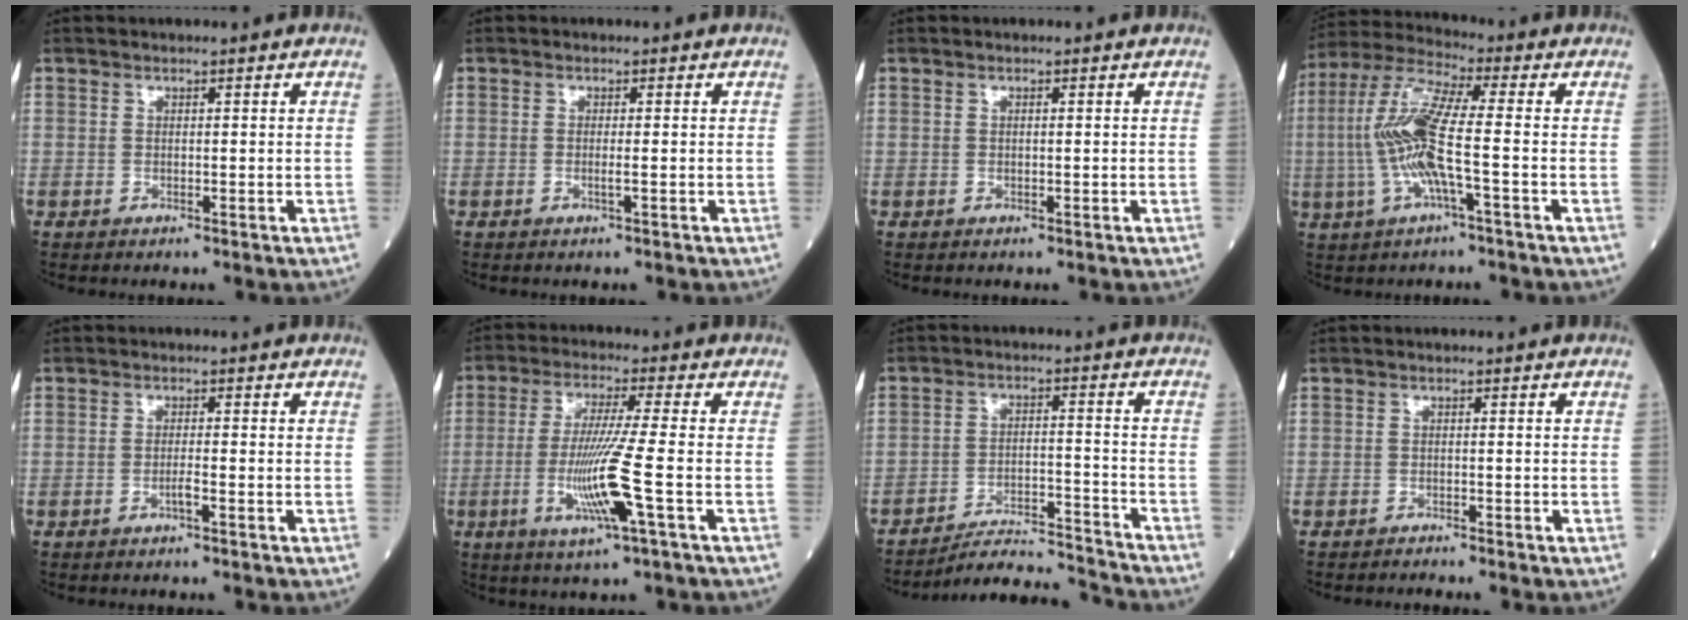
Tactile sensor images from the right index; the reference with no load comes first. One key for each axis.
{"total": 1.1, "fx": -0.3, "fy": -0.2, "fz": 1.0, "tx": -0.021, "ty": -0.002, "tz": -0.007}
{"total": 0.0}
{"total": 12.0, "fx": -1.5, "fy": 1.1, "fz": 11.8, "tx": -0.259, "ty": 0.010, "tz": -0.037}
{"total": 1.6, "fx": -0.8, "fy": -0.1, "fz": 1.4, "tx": -0.028, "ty": -0.001, "tz": -0.016}
{"total": 10.4, "fx": -3.0, "fy": -1.0, "fz": 10.0, "tx": -0.203, "ty": -0.017, "tz": -0.058}
{"total": 10.2, "fx": -10.2, "fy": -1.1, "fz": 0.4, "tx": -0.006, "ty": 0.012, "tz": -0.172}
{"total": 1.1, "fx": -1.1, "fy": -0.1, "fz": -0.1, "tx": -0.002, "ty": -0.003, "tz": -0.018}